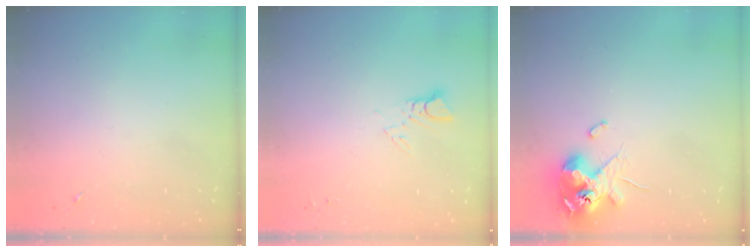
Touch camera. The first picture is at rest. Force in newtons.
{"total": 3.0, "press": 3.0, "slide": 0.3}
{"total": 12.1, "press": 11.9, "slide": 2.2}